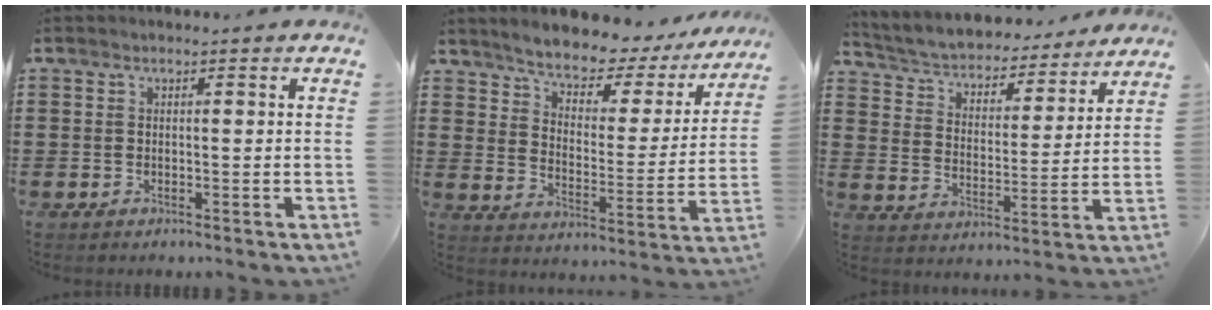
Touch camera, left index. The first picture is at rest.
{"total": 5.6, "force": [5.3, 1.1, 1.1], "torque": [-0.046, -0.046, 0.086]}
{"total": 4.1, "force": [4.0, 0.8, 0.5], "torque": [-0.035, -0.035, 0.061]}